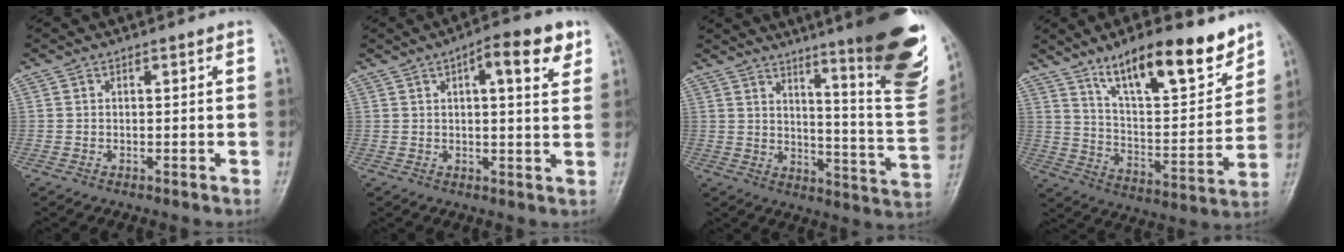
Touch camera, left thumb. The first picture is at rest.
{"total": 9.0, "force": [4.1, 2.8, 7.5], "torque": [-0.088, -0.007, 0.051]}
{"total": 23.9, "force": [14.5, 3.3, 18.8], "torque": [-0.226, -0.080, 0.197]}
{"total": 18.0, "force": [12.5, 5.3, 11.9], "torque": [-0.151, -0.073, 0.214]}